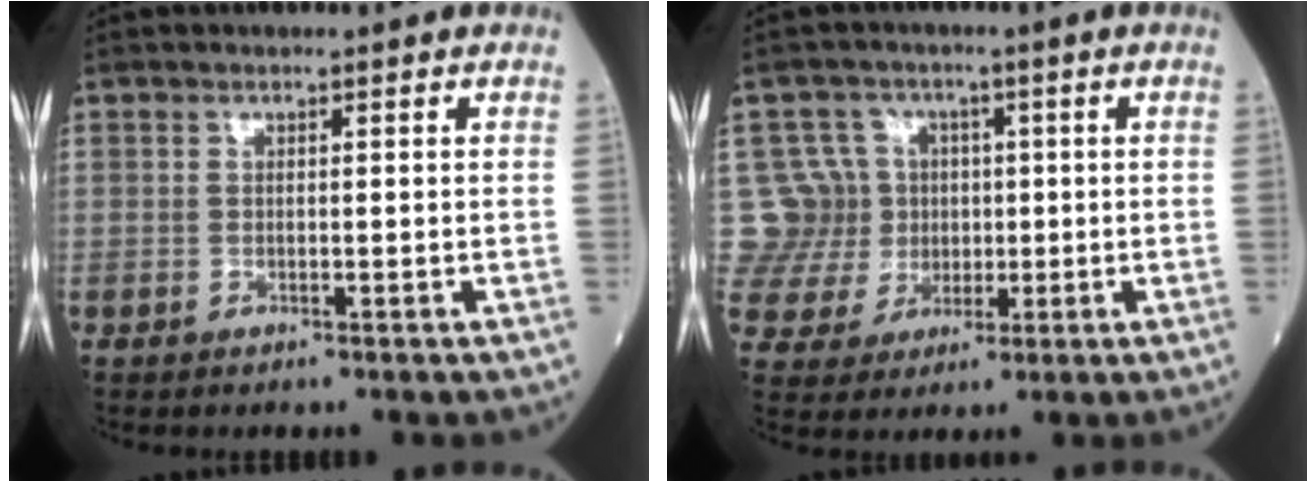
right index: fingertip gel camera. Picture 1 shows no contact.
{"total": 9.0, "force": [1.3, 8.9, 0.5], "torque": [-0.011, 0.032, 0.031]}